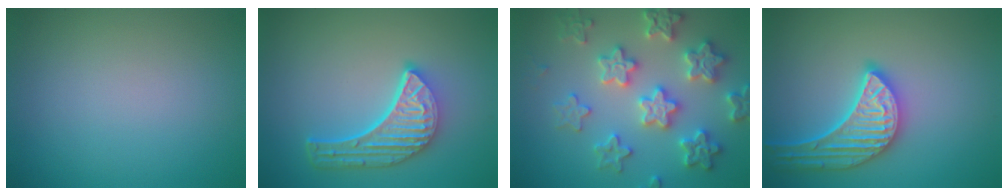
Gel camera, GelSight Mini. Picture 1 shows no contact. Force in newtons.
{"total": 5.8, "press": 4.3, "slide": 3.8}
{"total": 6.1, "press": 6.0, "slide": 1.3}
{"total": 4.9, "press": 4.5, "slide": 2.0}